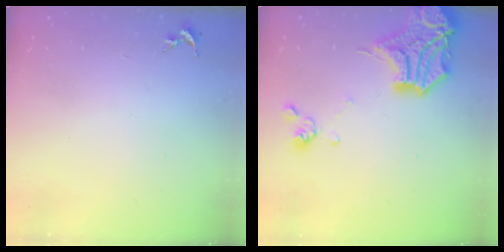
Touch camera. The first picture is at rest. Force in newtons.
{"total": 19.9, "press": 19.8, "slide": 2.6}